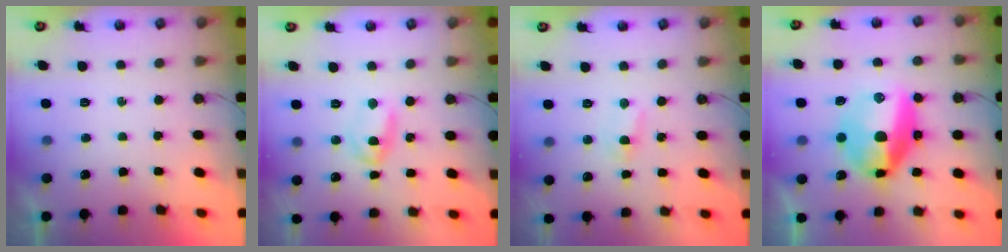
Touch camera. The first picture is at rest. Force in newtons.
{"total": 6.0, "press": 6.0, "slide": 0.3}
{"total": 2.9, "press": 2.9, "slide": 0.4}
{"total": 18.7, "press": 18.0, "slide": 5.2}